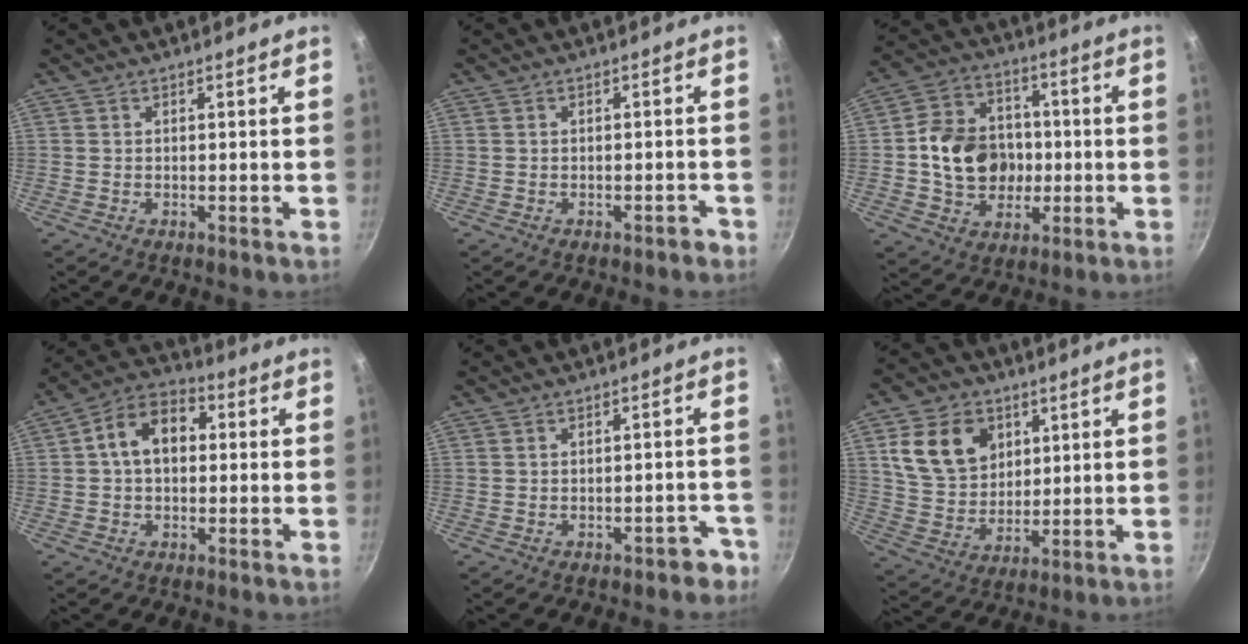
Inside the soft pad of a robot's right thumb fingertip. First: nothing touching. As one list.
[{"total": 1.3, "force": [-1.0, 0.6, 0.7], "torque": [-0.002, 0.021, -0.001]}, {"total": 15.4, "force": [-0.6, 12.8, 8.6], "torque": [-0.117, 0.028, -0.010]}, {"total": 10.4, "force": [1.2, 7.2, 7.5], "torque": [-0.092, 0.031, 0.002]}, {"total": 3.7, "force": [-2.5, 2.0, 1.8], "torque": [0.008, 0.040, -0.012]}, {"total": 14.2, "force": [5.0, 10.8, 7.7], "torque": [-0.113, -0.015, 0.096]}]